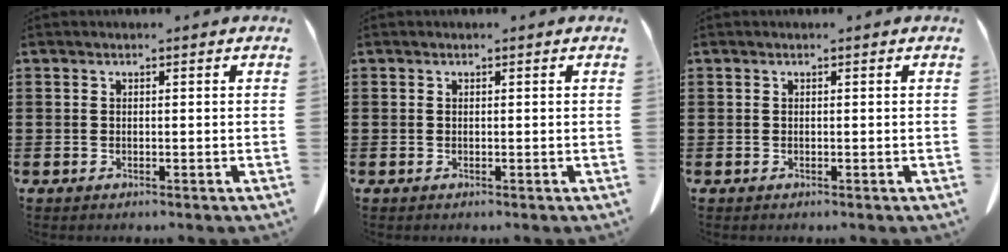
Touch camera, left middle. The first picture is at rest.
{"total": 0.0}
{"total": 0.0}